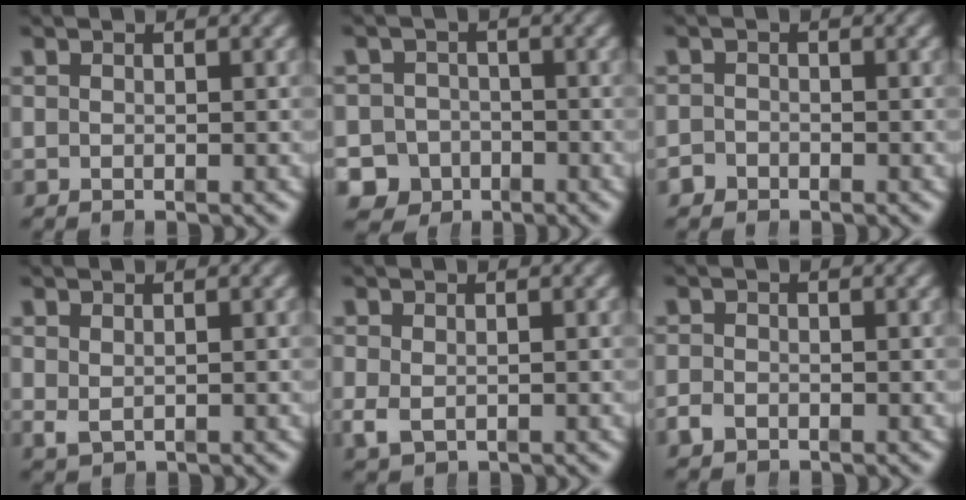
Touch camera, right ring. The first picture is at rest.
{"total": 9.3, "force": [-4.6, 7.8, 2.0], "torque": [-0.039, -0.038, -0.077]}
{"total": 1.7, "force": [-1.4, 1.0, -0.2], "torque": [0.004, -0.014, -0.021]}
{"total": 0.6, "force": [0.1, 0.2, 0.6], "torque": [-0.010, -0.009, 0.015]}
{"total": 1.5, "force": [-0.4, 1.0, 1.0], "torque": [-0.031, -0.018, 0.007]}
{"total": 1.4, "force": [-1.0, 0.9, 0.4], "torque": [-0.009, -0.010, -0.015]}